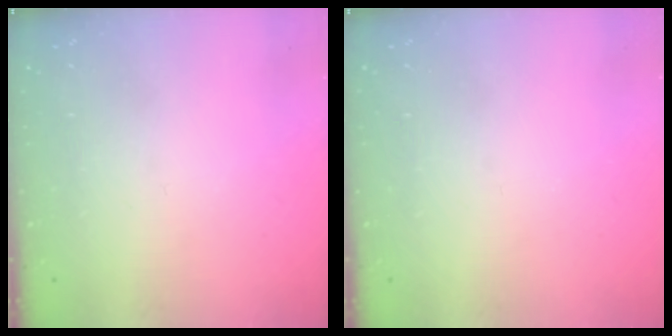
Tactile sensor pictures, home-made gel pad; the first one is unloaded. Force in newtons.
{"total": 0.0}